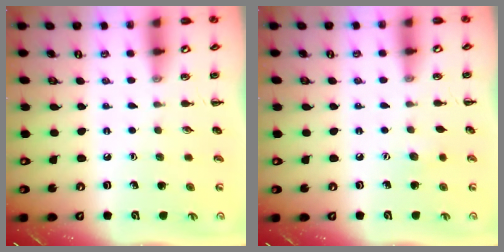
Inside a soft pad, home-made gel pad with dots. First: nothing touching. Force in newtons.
{"total": 4.8, "press": 4.7, "slide": 1.1}